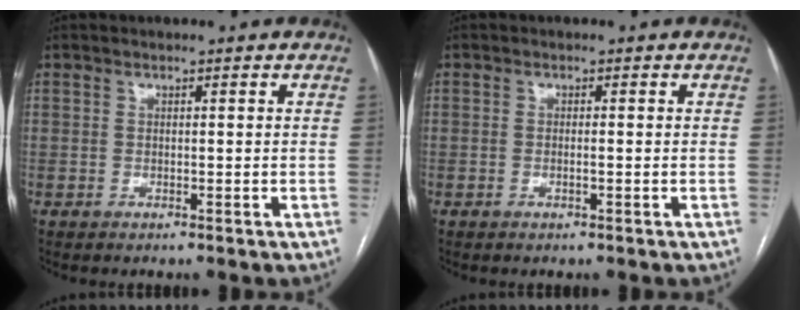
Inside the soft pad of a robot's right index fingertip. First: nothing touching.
{"total": 0.8, "force": [-0.3, 0.0, 0.7], "torque": [-0.015, 0.000, -0.004]}